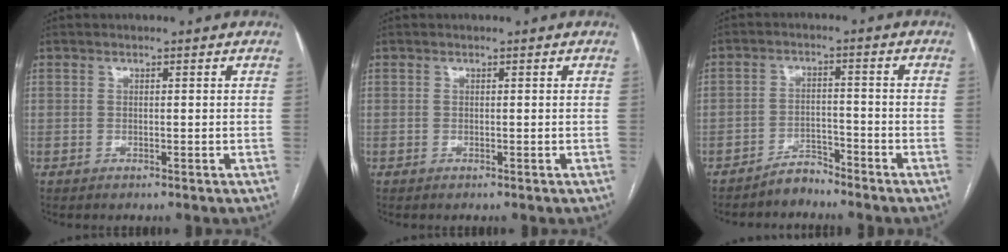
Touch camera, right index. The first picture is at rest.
{"total": 0.0}
{"total": 3.3, "force": [-3.2, 0.9, 0.2], "torque": [0.002, -0.004, -0.056]}